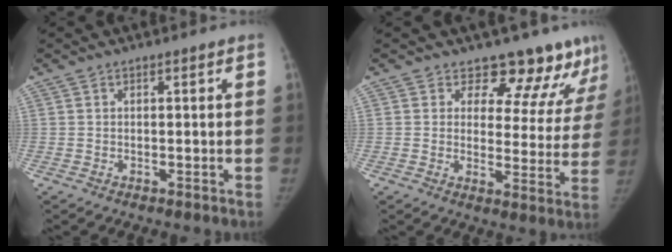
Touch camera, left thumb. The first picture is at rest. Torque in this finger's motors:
{"motor_torque": [-0.13, 0.33, 0.13, 0.19, -0.07]}